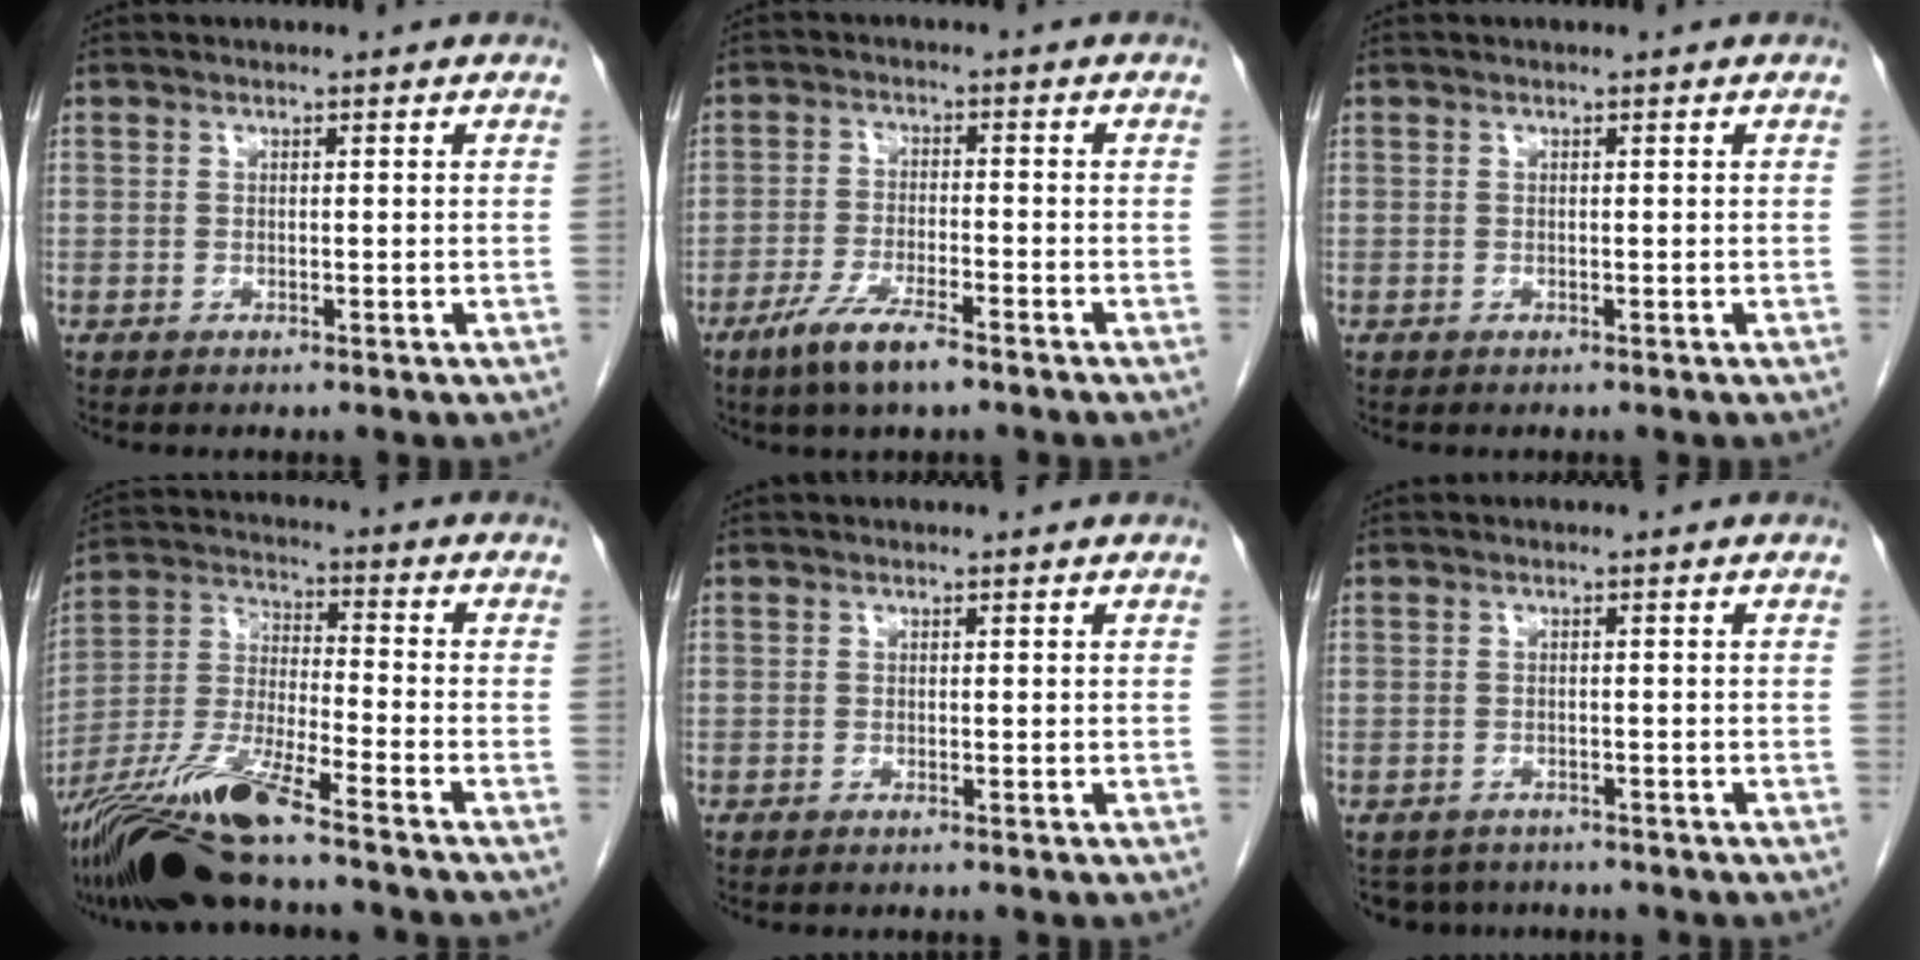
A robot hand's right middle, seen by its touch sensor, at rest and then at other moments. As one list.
[{"total": 6.5, "force": [-4.4, 1.0, 4.7], "torque": [-0.096, -0.010, -0.079]}, {"total": 0.0}, {"total": 14.4, "force": [-10.9, 0.5, 9.4], "torque": [-0.195, -0.023, -0.203]}, {"total": 0.0}, {"total": 3.9, "force": [-3.4, 2.1, 0.1], "torque": [0.006, 0.000, -0.049]}]